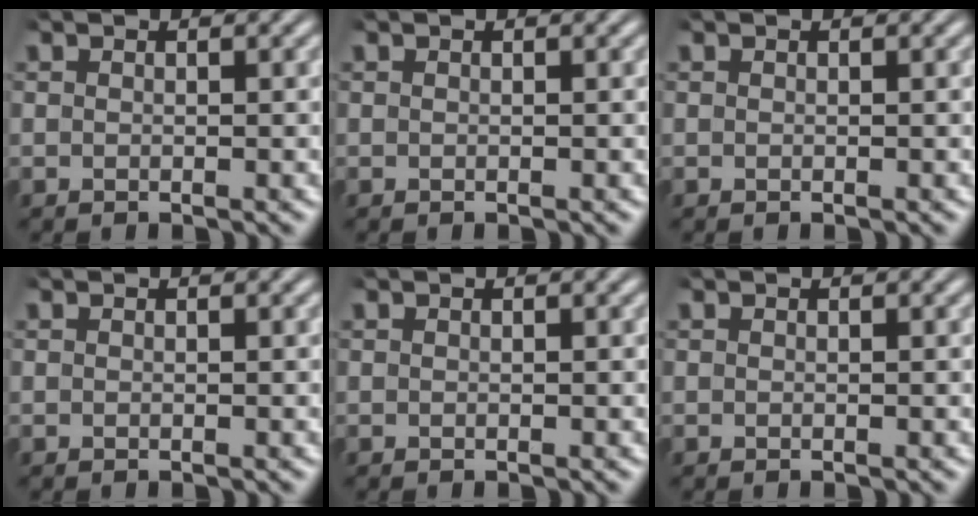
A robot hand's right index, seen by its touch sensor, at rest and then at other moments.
{"total": 0.0}
{"total": 0.0}
{"total": 0.0}
{"total": 0.0}
{"total": 0.0}